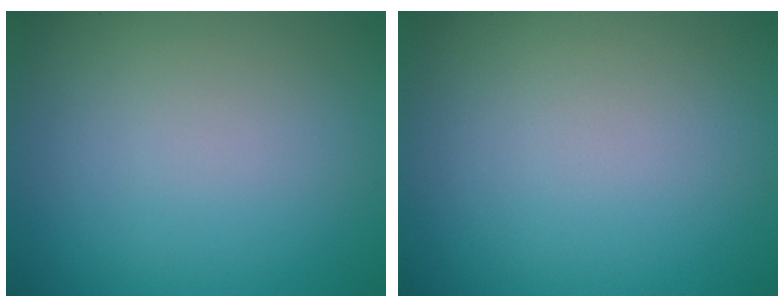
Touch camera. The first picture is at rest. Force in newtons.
{"total": 0.0}